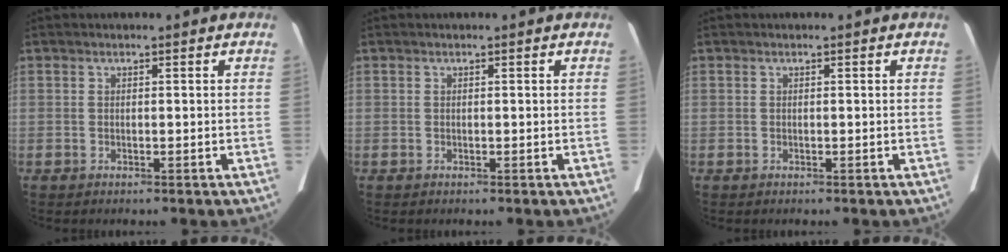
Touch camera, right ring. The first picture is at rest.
{"total": 0.0}
{"total": 0.0}